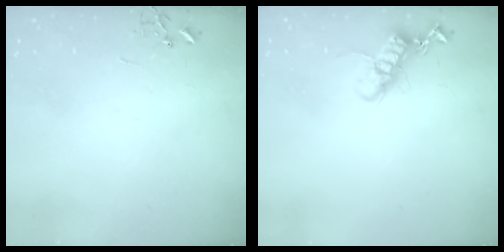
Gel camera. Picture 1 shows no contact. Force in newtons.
{"total": 12.9, "press": 12.9, "slide": 0.3}